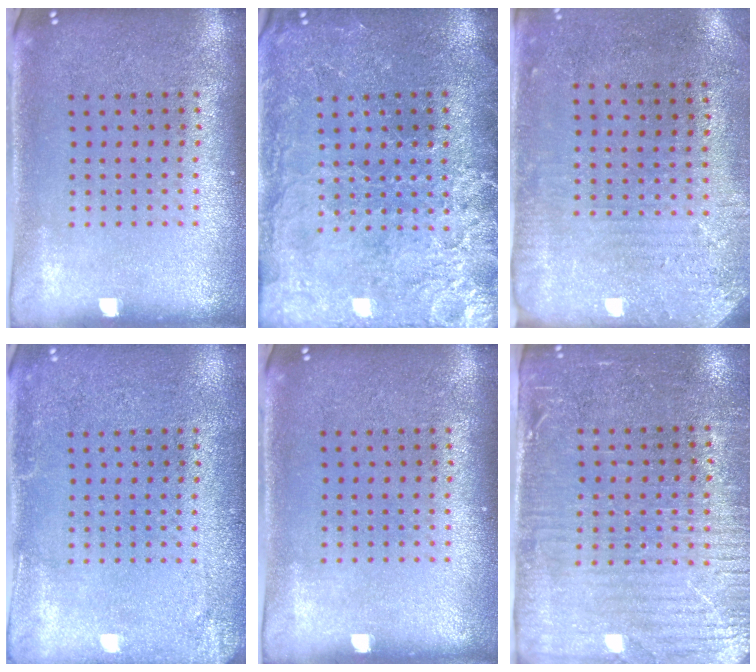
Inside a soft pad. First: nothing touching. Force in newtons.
{"total": 3.4, "press": 3.2, "slide": 1.1}
{"total": 2.8, "press": 2.3, "slide": 1.7}
{"total": 2.0, "press": 1.9, "slide": 0.1}
{"total": 0.0}
{"total": 3.6, "press": 3.0, "slide": 2.0}